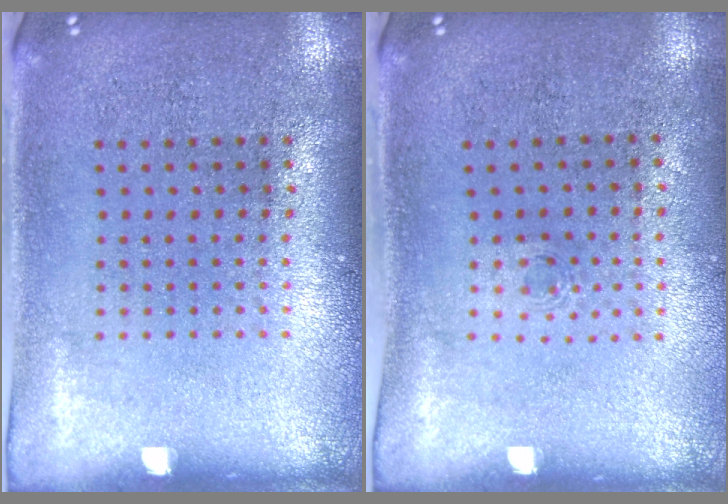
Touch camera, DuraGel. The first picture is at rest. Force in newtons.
{"total": 0.5, "press": 0.3, "slide": 0.4}